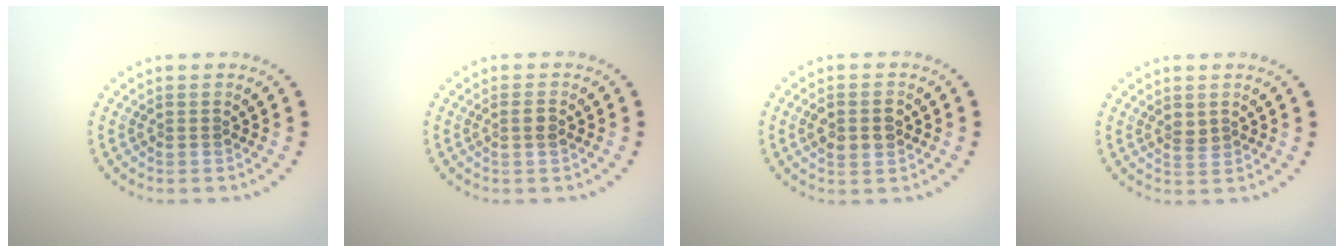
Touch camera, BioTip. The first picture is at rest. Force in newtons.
{"total": 1.1, "press": 1.0, "slide": 0.4}
{"total": 2.3, "press": 2.3, "slide": 0.0}
{"total": 1.1, "press": 1.0, "slide": 0.4}